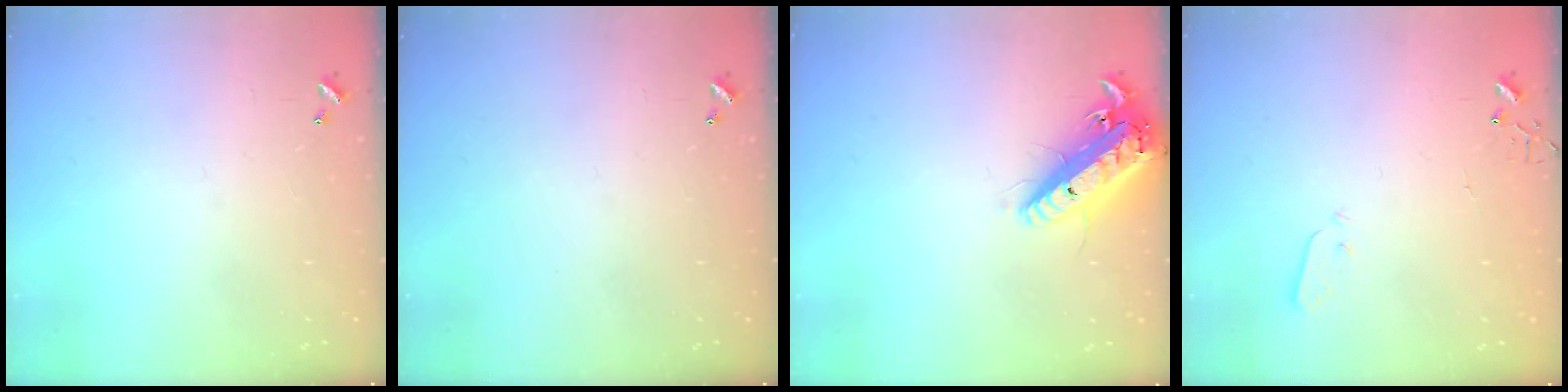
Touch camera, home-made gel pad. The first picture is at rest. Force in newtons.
{"total": 0.0}
{"total": 16.4, "press": 16.0, "slide": 3.4}
{"total": 2.0, "press": 2.0, "slide": 0.4}